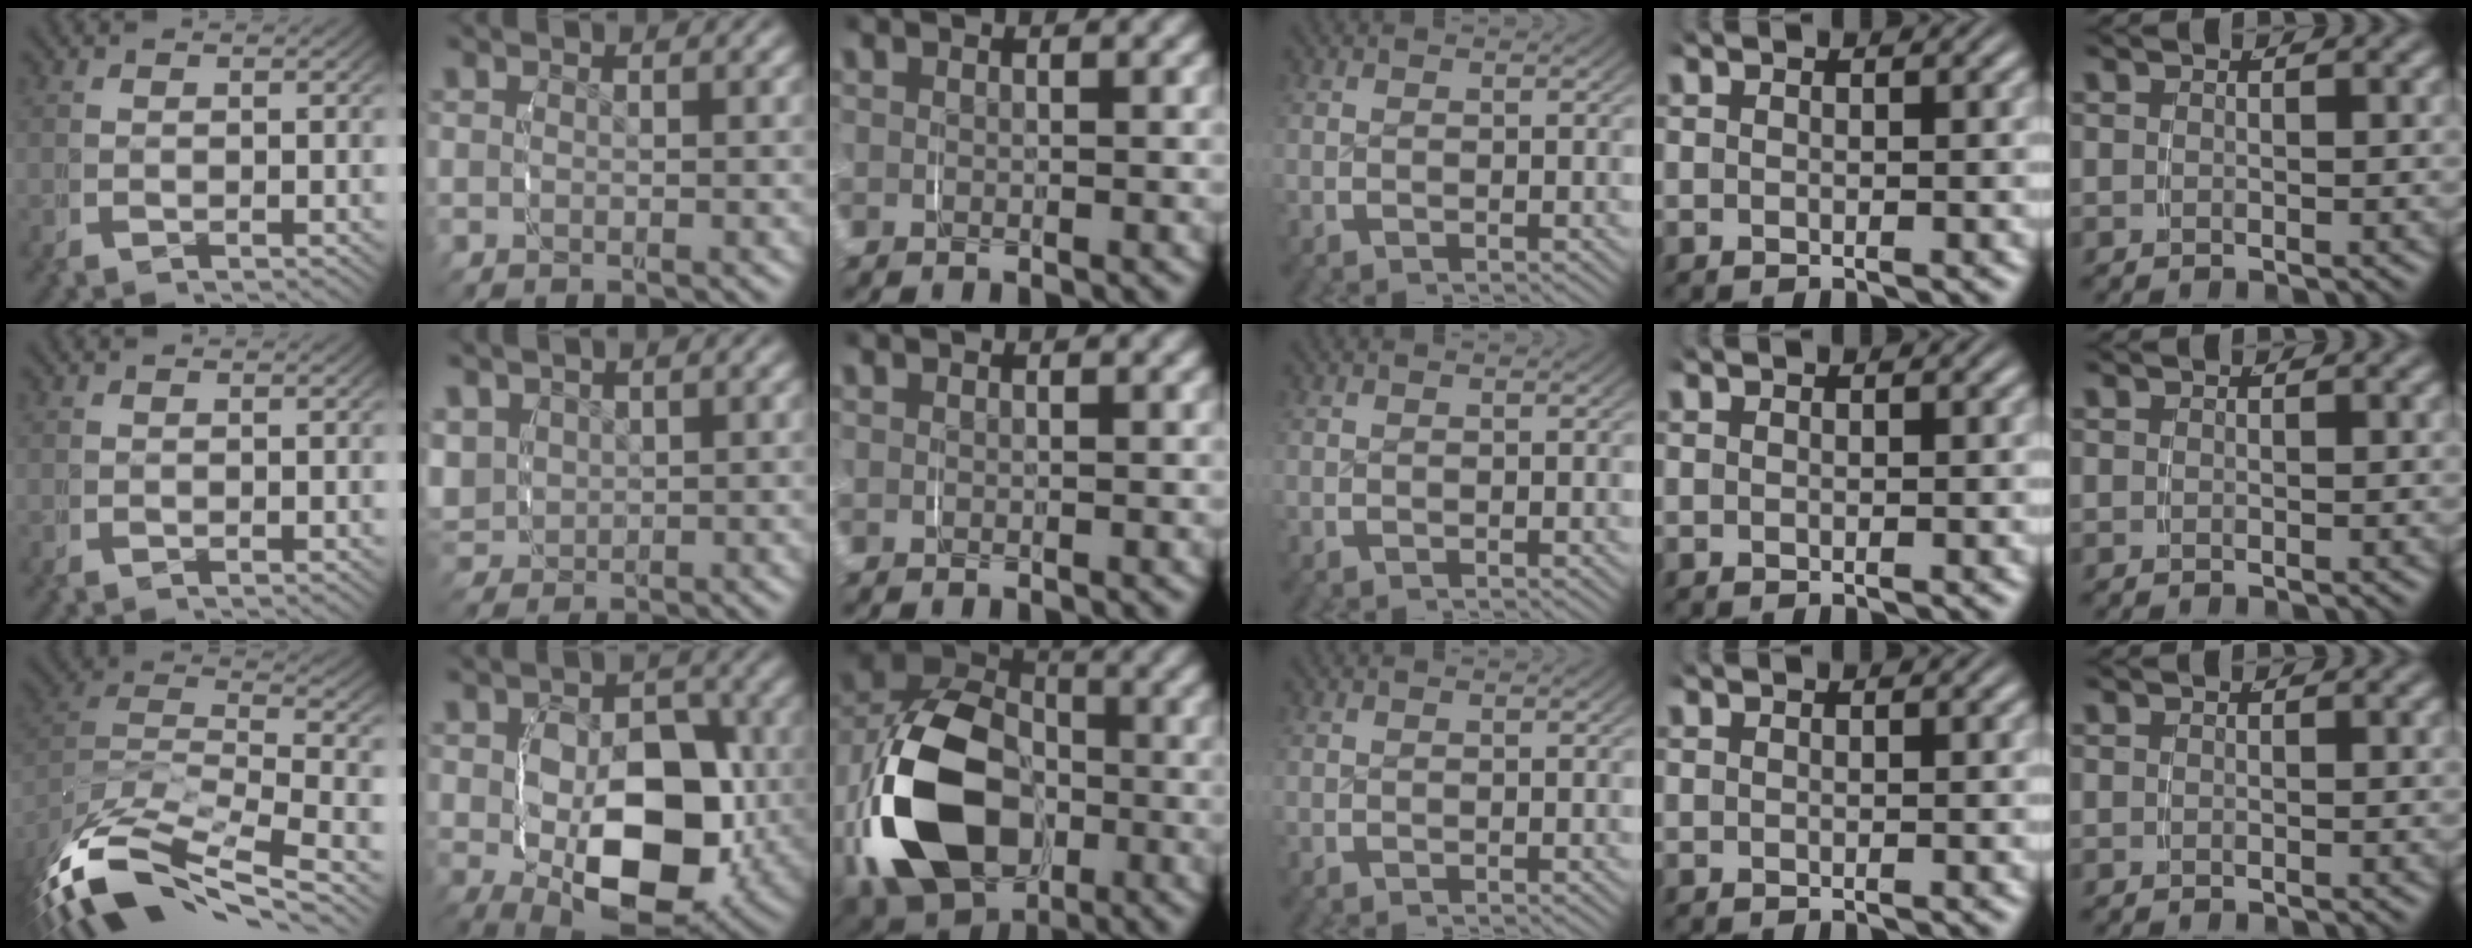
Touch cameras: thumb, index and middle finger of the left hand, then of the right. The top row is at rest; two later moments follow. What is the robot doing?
{"motion": "grasp_and_lifting", "object": "fork"}